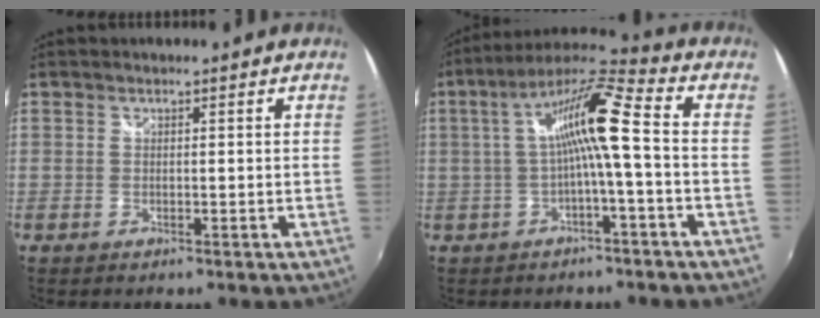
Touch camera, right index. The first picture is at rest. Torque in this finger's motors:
{"motor_torque": [1.49, -0.13, 0.74, 0.21]}